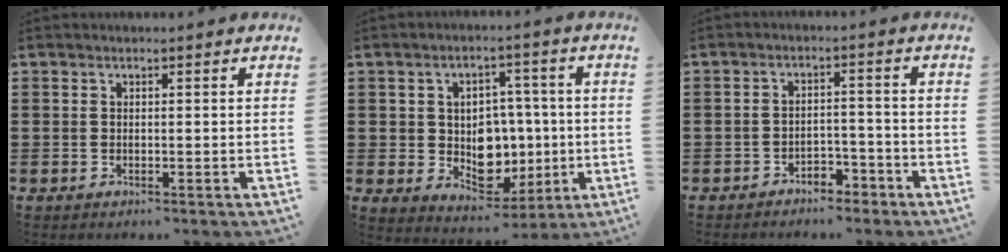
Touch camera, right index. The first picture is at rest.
{"total": 6.6, "force": [0.1, 5.8, 3.2], "torque": [-0.055, 0.003, 0.005]}
{"total": 3.2, "force": [-3.0, 0.9, 0.6], "torque": [-0.015, 0.005, -0.060]}